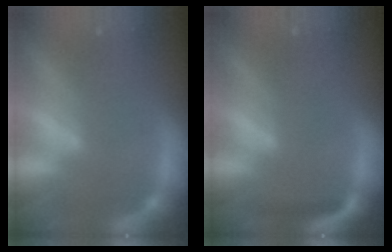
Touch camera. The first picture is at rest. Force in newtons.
{"total": 1.9}